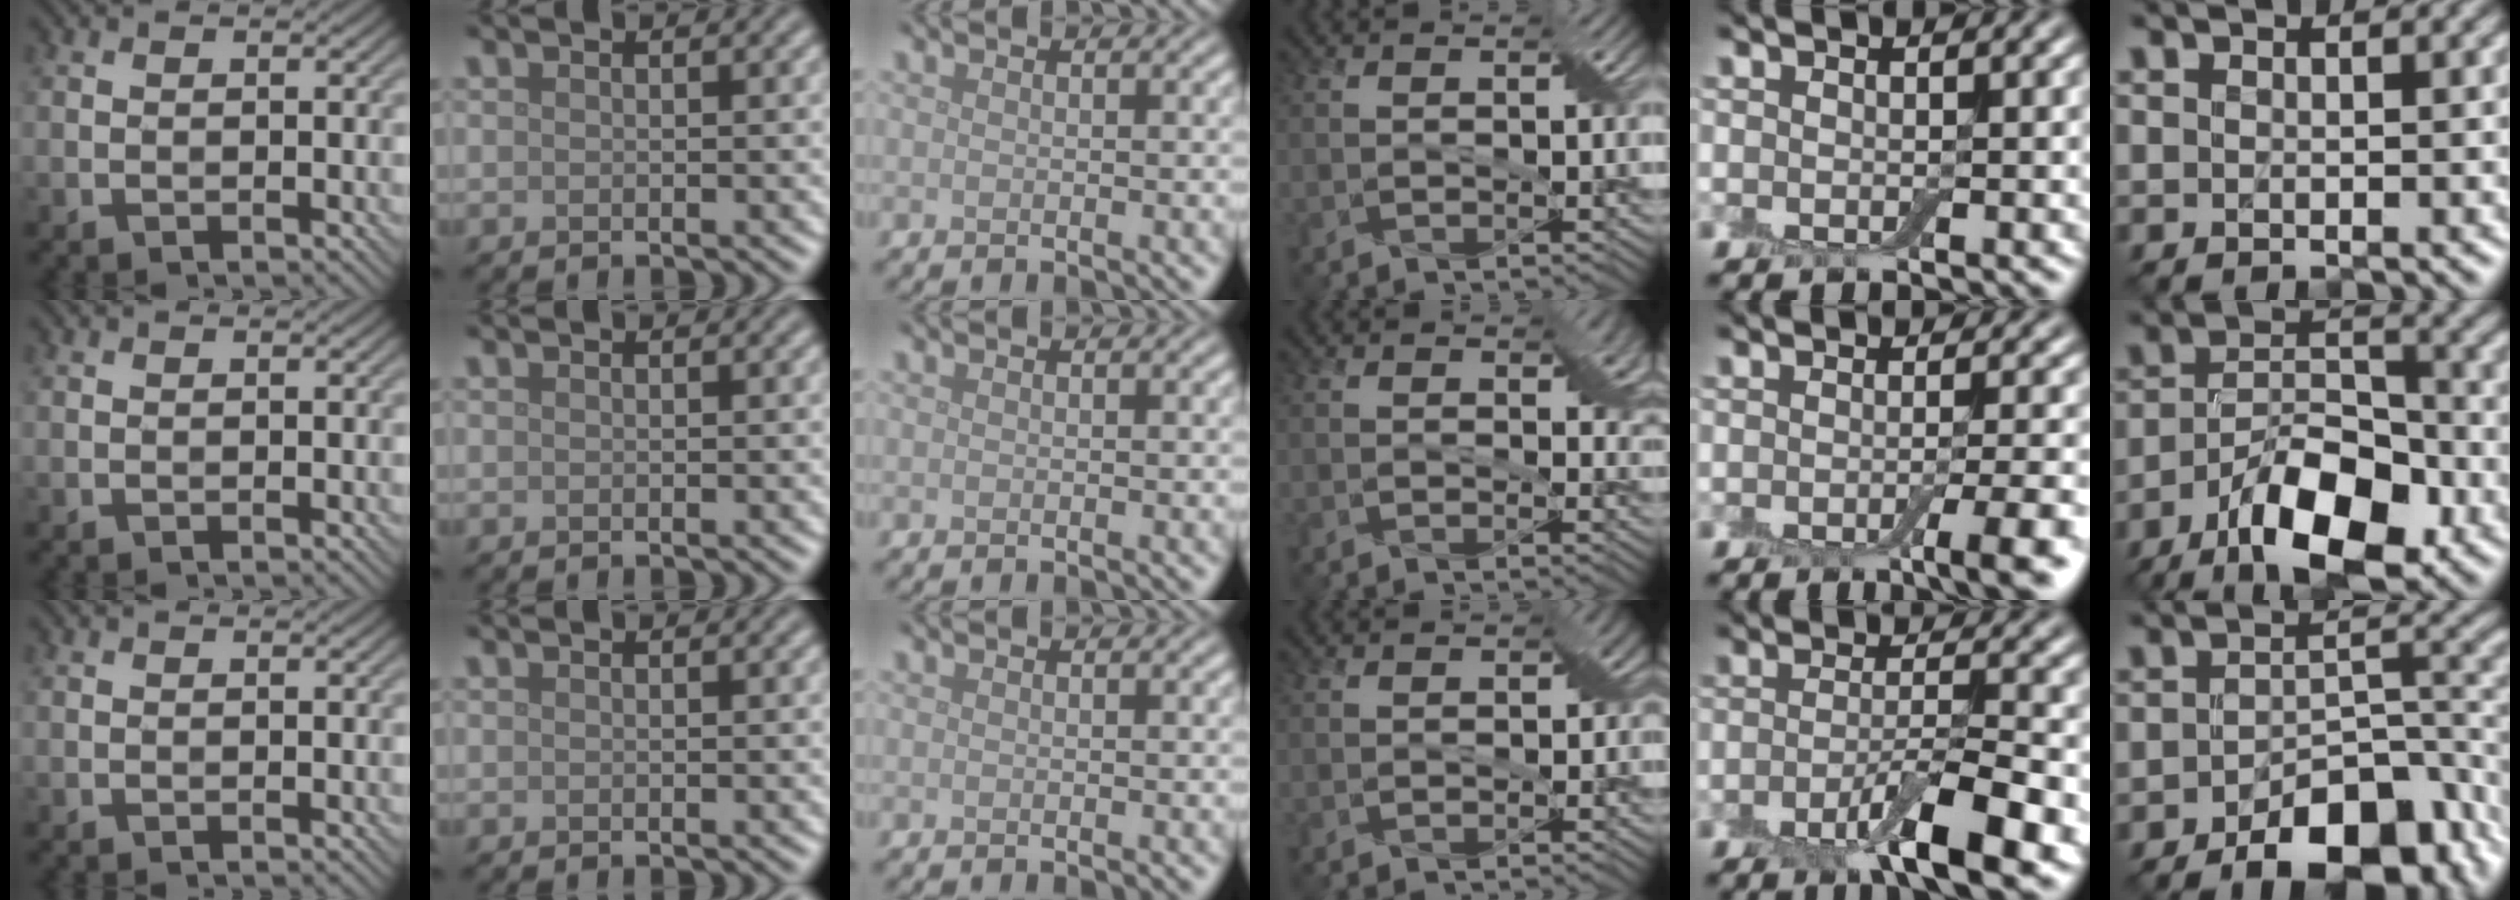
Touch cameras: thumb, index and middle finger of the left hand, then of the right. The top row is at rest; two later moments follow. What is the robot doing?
{"motion": "wrap", "object": "cling film"}